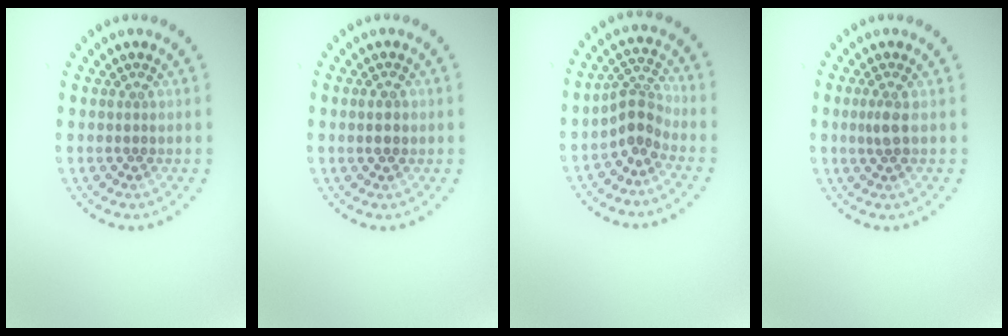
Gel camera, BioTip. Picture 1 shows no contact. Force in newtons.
{"total": 1.9, "press": 1.9, "slide": 0.1}
{"total": 2.7, "press": 1.9, "slide": 1.9}
{"total": 1.3, "press": 1.1, "slide": 0.7}